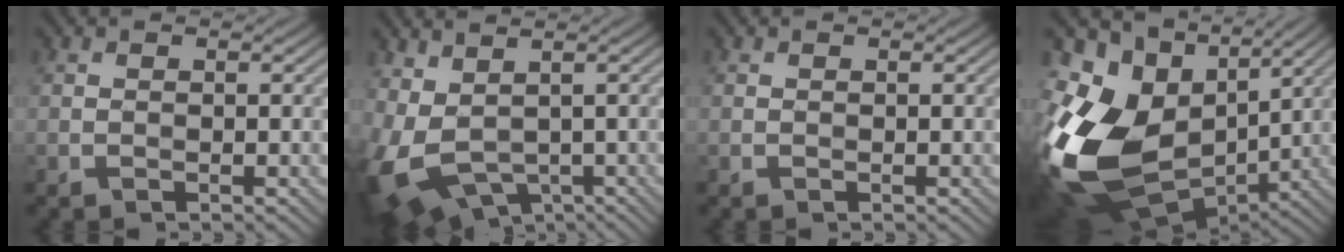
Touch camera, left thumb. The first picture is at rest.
{"total": 10.6, "force": [-0.1, 6.6, 8.3], "torque": [-0.222, -0.045, 0.028]}
{"total": 0.0}
{"total": 18.9, "force": [-0.3, 13.2, 13.5], "torque": [-0.324, -0.030, 0.015]}